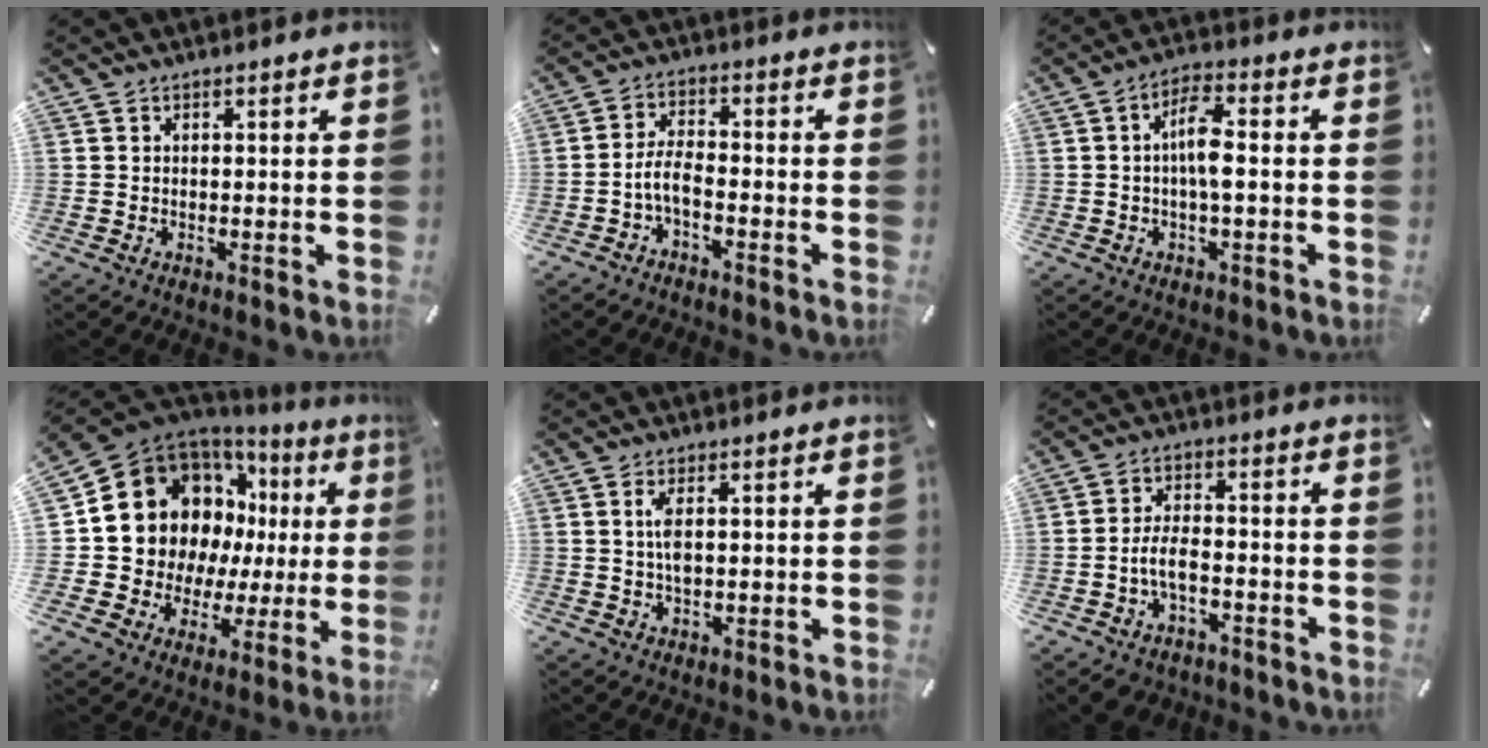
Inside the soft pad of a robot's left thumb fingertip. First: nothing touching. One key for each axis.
{"total": 5.1, "fx": -2.6, "fy": 2.0, "fz": 3.9, "tx": -0.086, "ty": 0.007, "tz": -0.052}
{"total": 6.8, "fx": -0.6, "fy": 2.1, "fz": 6.5, "tx": -0.123, "ty": 0.011, "tz": -0.013}
{"total": 15.1, "fx": 5.3, "fy": 12.8, "fz": 6.0, "tx": -0.104, "ty": -0.056, "tz": 0.117}
{"total": 3.5, "fx": 0.6, "fy": 1.2, "fz": 3.2, "tx": -0.065, "ty": -0.004, "tz": 0.004}
{"total": 6.7, "fx": -3.2, "fy": 4.2, "fz": 4.2, "tx": -0.080, "ty": 0.023, "tz": -0.057}